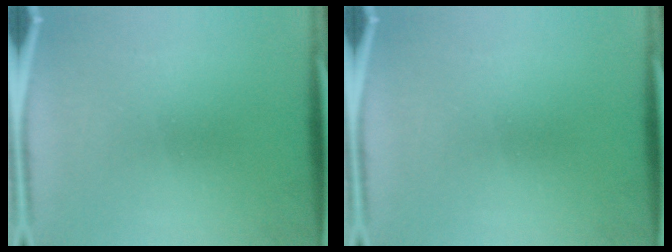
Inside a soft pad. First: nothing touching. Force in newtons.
{"total": 0.0}